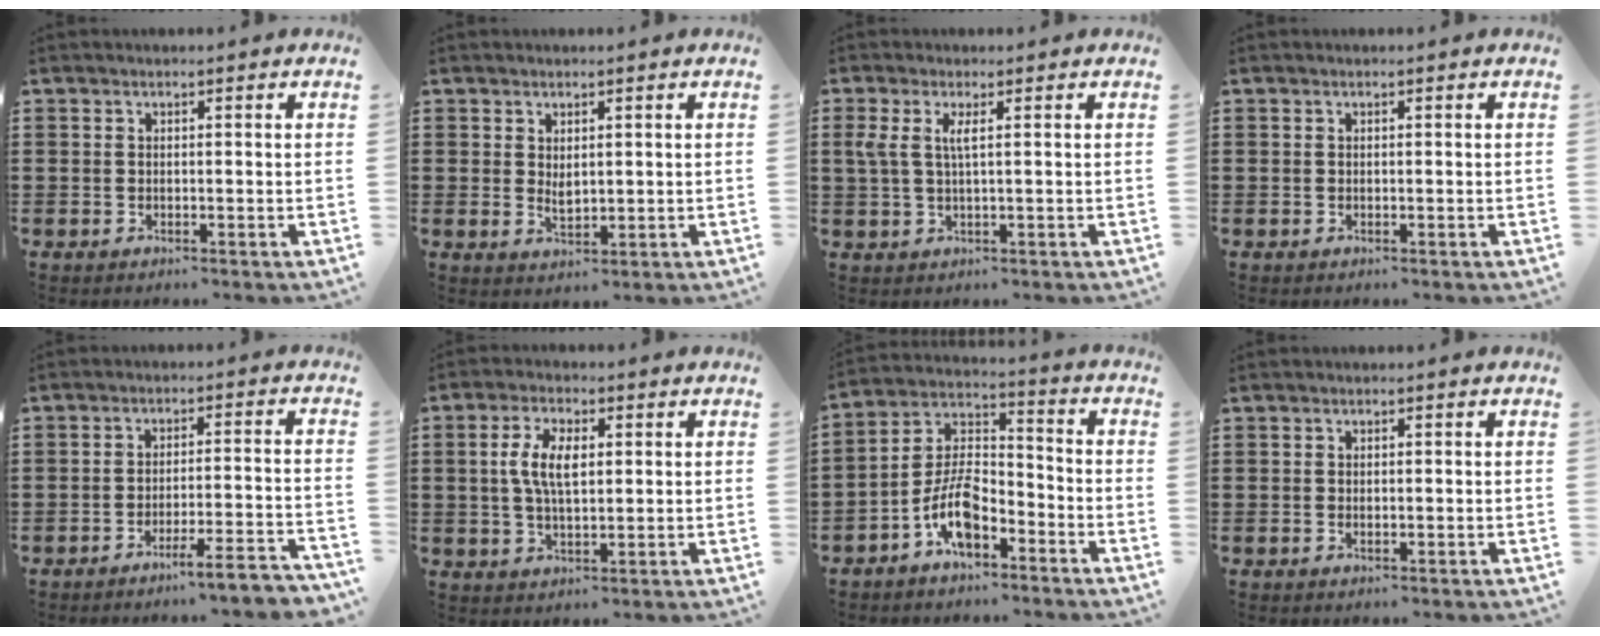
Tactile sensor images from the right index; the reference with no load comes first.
{"total": 1.9, "force": [0.8, 0.9, 1.5], "torque": [-0.030, 0.000, 0.014]}
{"total": 3.1, "force": [0.8, 0.7, 2.9], "torque": [-0.076, -0.004, 0.007]}
{"total": 0.0}
{"total": 5.3, "force": [-4.6, -0.4, 2.7], "torque": [-0.042, -0.014, -0.085]}
{"total": 6.3, "force": [0.8, 2.9, 5.5], "torque": [-0.119, 0.010, 0.010]}
{"total": 8.8, "force": [-5.2, 3.9, 5.9], "torque": [-0.140, 0.002, -0.102]}
{"total": 0.5, "force": [0.0, 0.2, 0.5], "torque": [-0.010, -0.001, -0.001]}